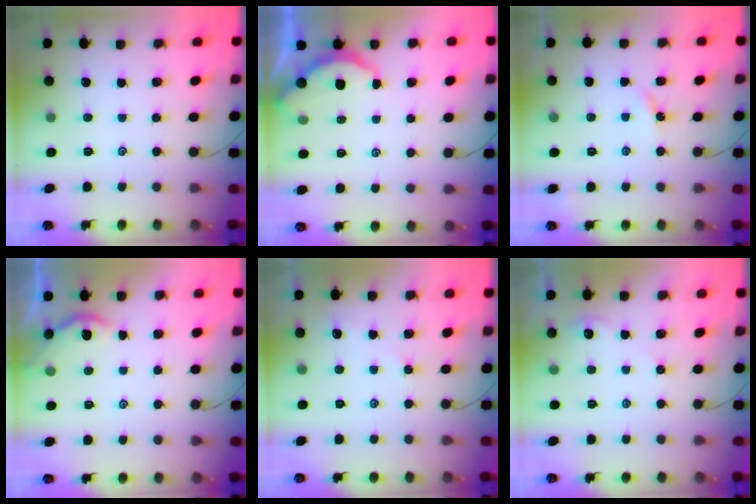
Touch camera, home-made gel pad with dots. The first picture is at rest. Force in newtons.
{"total": 2.9, "press": 2.9, "slide": 0.3}
{"total": 3.7, "press": 3.7, "slide": 0.4}
{"total": 2.2, "press": 2.2, "slide": 0.2}
{"total": 3.0, "press": 2.9, "slide": 0.4}
{"total": 2.6, "press": 2.6, "slide": 0.3}